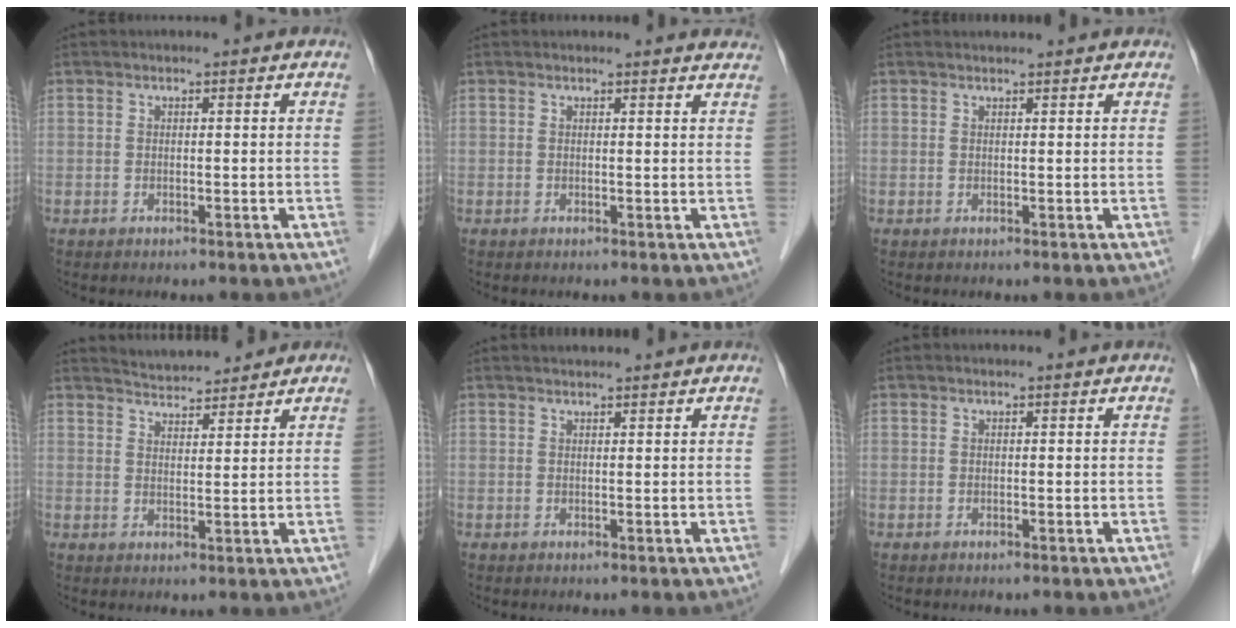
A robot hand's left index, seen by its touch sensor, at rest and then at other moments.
{"total": 4.9, "force": [4.8, 0.7, 0.8], "torque": [-0.003, 0.007, 0.035]}
{"total": 1.8, "force": [1.7, 0.1, 0.5], "torque": [-0.008, 0.018, 0.028]}
{"total": 6.1, "force": [5.8, 1.4, 1.1], "torque": [-0.018, 0.019, 0.090]}
{"total": 2.1, "force": [2.0, 0.0, 0.6], "torque": [-0.007, 0.022, 0.034]}
{"total": 0.0}